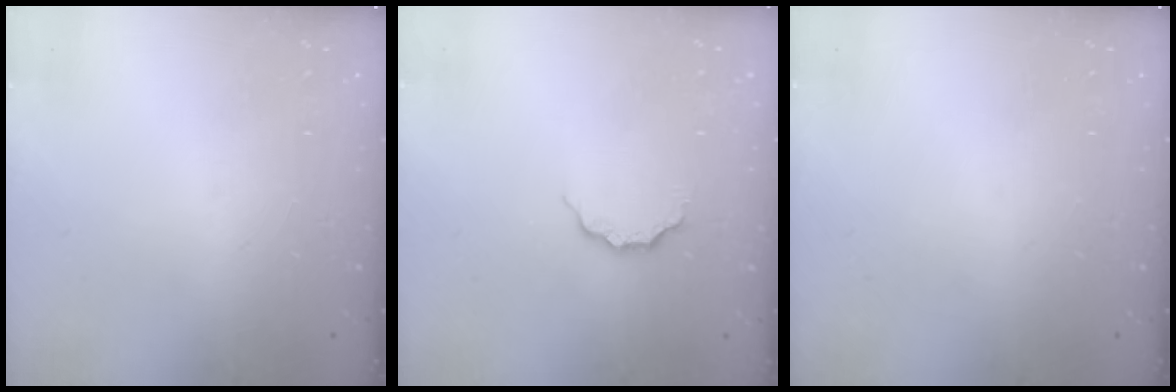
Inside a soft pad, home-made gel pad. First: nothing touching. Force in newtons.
{"total": 2.7, "press": 2.6, "slide": 0.3}
{"total": 0.0}